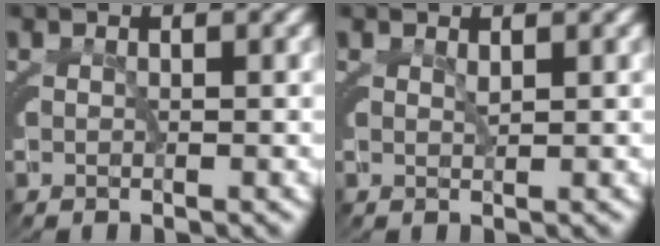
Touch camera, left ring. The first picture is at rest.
{"total": 0.7, "force": [0.6, 0.1, 0.3], "torque": [-0.008, -0.005, 0.016]}